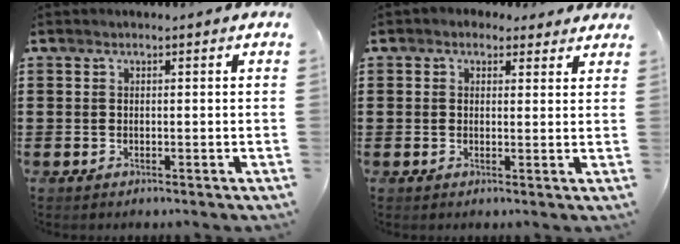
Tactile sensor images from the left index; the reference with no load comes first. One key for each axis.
{"total": 1.9, "fx": 1.3, "fy": 1.4, "fz": 0.4, "tx": -0.007, "ty": 0.007, "tz": 0.022}